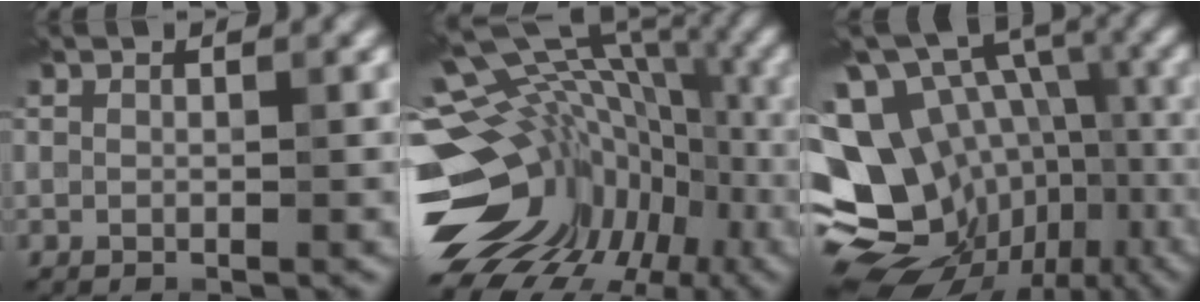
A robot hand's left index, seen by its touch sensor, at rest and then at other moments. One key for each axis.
{"total": 16.5, "fx": -4.2, "fy": 11.9, "fz": 10.6, "tx": -0.158, "ty": 0.025, "tz": -0.032}
{"total": 17.1, "fx": -5.1, "fy": 13.5, "fz": 9.2, "tx": -0.186, "ty": -0.001, "tz": -0.042}